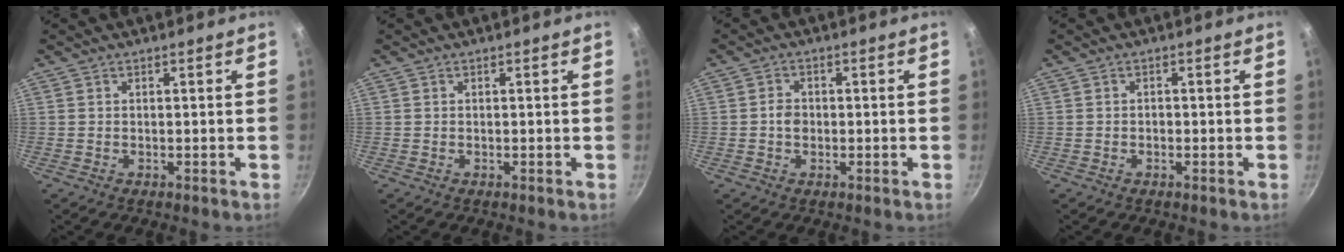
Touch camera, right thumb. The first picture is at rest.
{"total": 0.0}
{"total": 2.5, "force": [-0.4, 2.0, 1.5], "torque": [-0.016, 0.008, -0.008]}
{"total": 0.7, "force": [-0.4, 0.5, 0.3], "torque": [-0.005, 0.002, -0.006]}